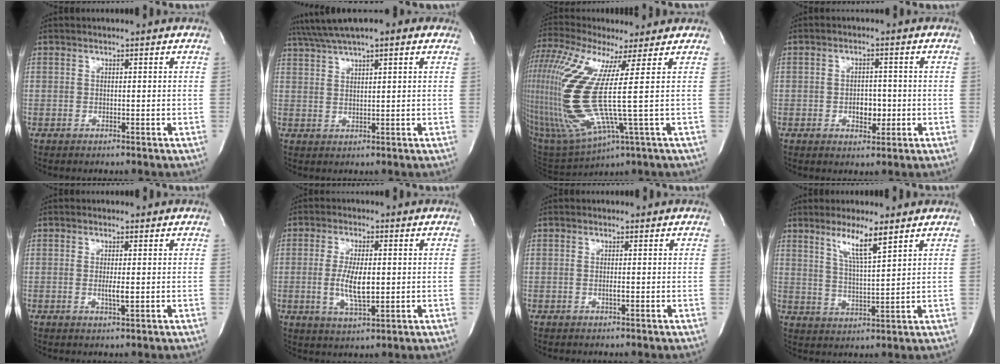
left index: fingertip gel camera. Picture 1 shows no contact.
{"total": 10.6, "force": [7.9, 1.7, 6.8], "torque": [-0.121, 0.044, 0.118]}
{"total": 20.8, "force": [2.2, 2.7, 20.5], "torque": [-0.491, -0.009, 0.045]}
{"total": 3.6, "force": [-0.7, 2.2, 2.8], "torque": [-0.038, 0.004, -0.006]}
{"total": 2.1, "force": [-0.1, 0.3, 2.1], "torque": [-0.042, -0.004, -0.001]}
{"total": 6.9, "force": [-0.4, 1.9, 6.6], "torque": [-0.134, -0.008, -0.004]}
{"total": 0.7, "force": [-0.1, 0.1, 0.7], "torque": [-0.016, -0.001, -0.002]}
{"total": 6.3, "force": [4.1, -0.1, 4.8], "torque": [-0.090, -0.009, 0.076]}